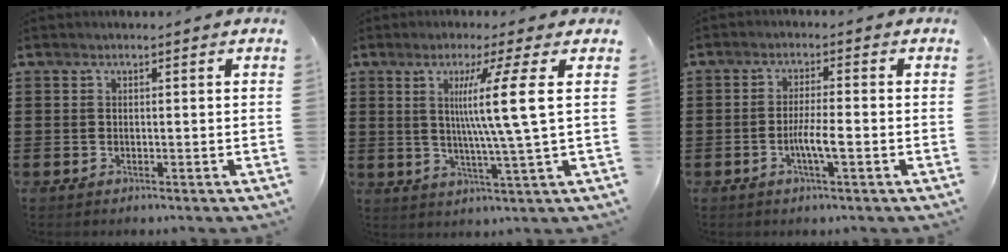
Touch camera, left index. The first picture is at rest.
{"total": 10.0, "force": [2.2, -1.0, 9.7], "torque": [-0.187, 0.001, 0.025]}
{"total": 4.2, "force": [-1.4, 0.6, 3.9], "torque": [-0.074, -0.001, -0.028]}